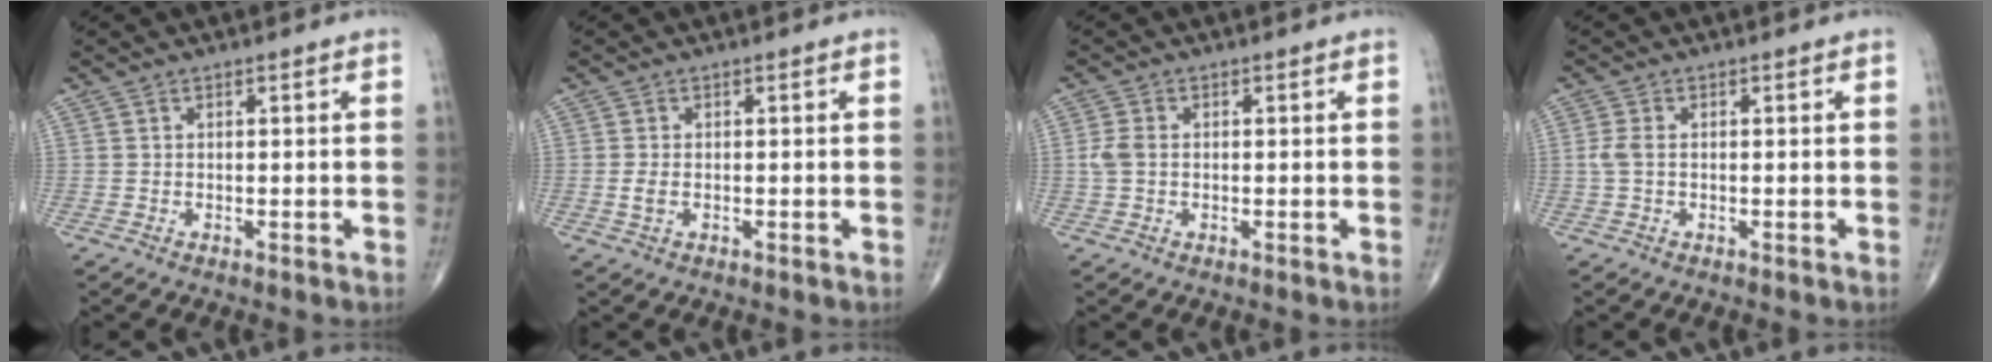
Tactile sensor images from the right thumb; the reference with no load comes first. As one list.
[{"total": 1.5, "force": [-0.2, 0.9, 1.2], "torque": [-0.028, 0.001, -0.004]}, {"total": 2.7, "force": [-0.1, 1.9, 1.9], "torque": [-0.049, 0.005, -0.004]}, {"total": 2.1, "force": [-0.1, 1.1, 1.7], "torque": [-0.048, 0.001, -0.003]}]